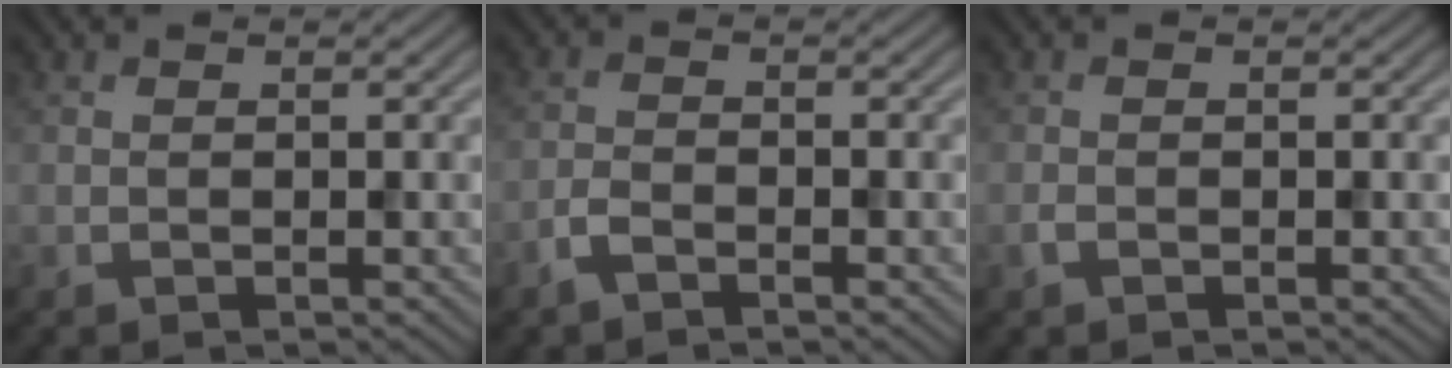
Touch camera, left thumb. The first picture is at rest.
{"total": 2.0, "force": [-1.6, 0.6, 1.1], "torque": [-0.027, 0.001, -0.039]}
{"total": 0.7, "force": [-0.5, 0.3, 0.4], "torque": [-0.009, 0.001, -0.010]}